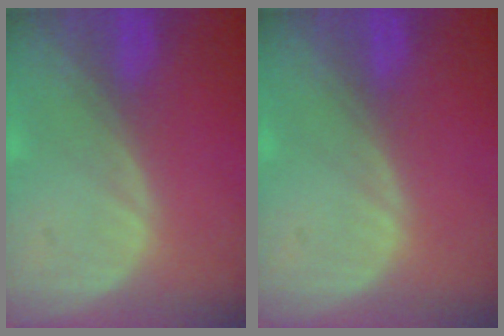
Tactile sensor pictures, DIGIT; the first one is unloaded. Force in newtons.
{"total": 0.0}